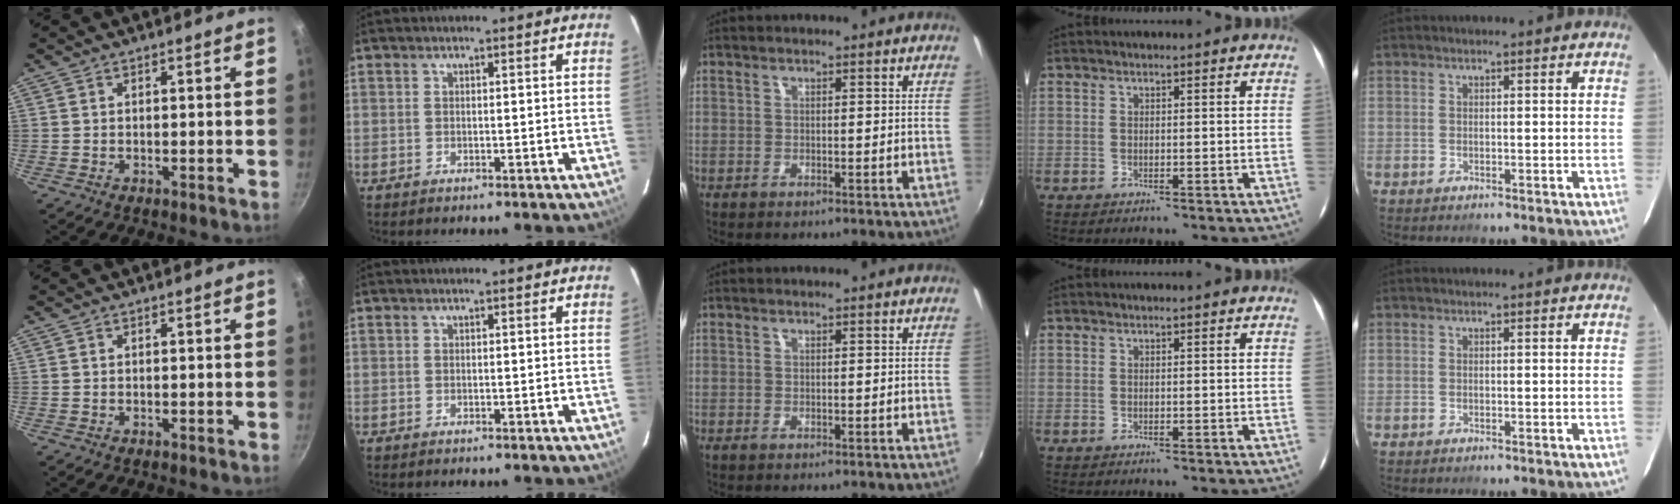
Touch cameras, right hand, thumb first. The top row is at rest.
{}